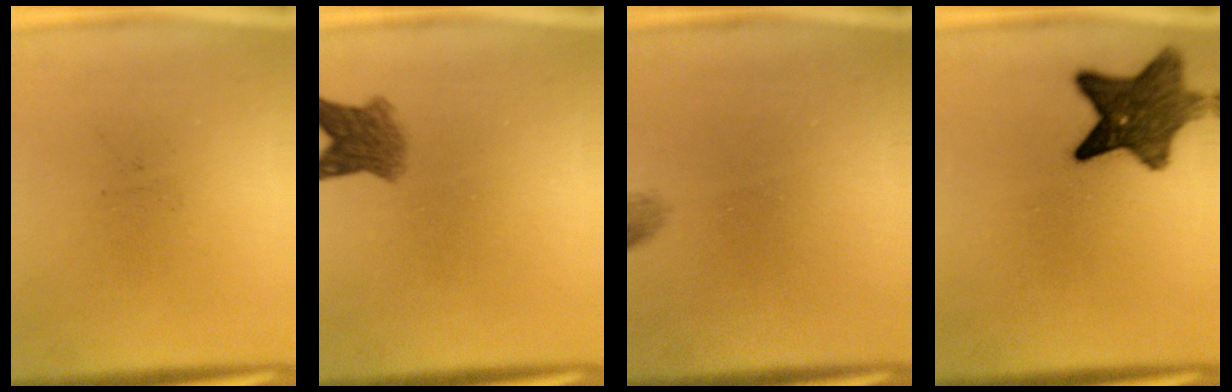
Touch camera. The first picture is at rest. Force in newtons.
{"total": 4.4}
{"total": 1.0}
{"total": 9.7}